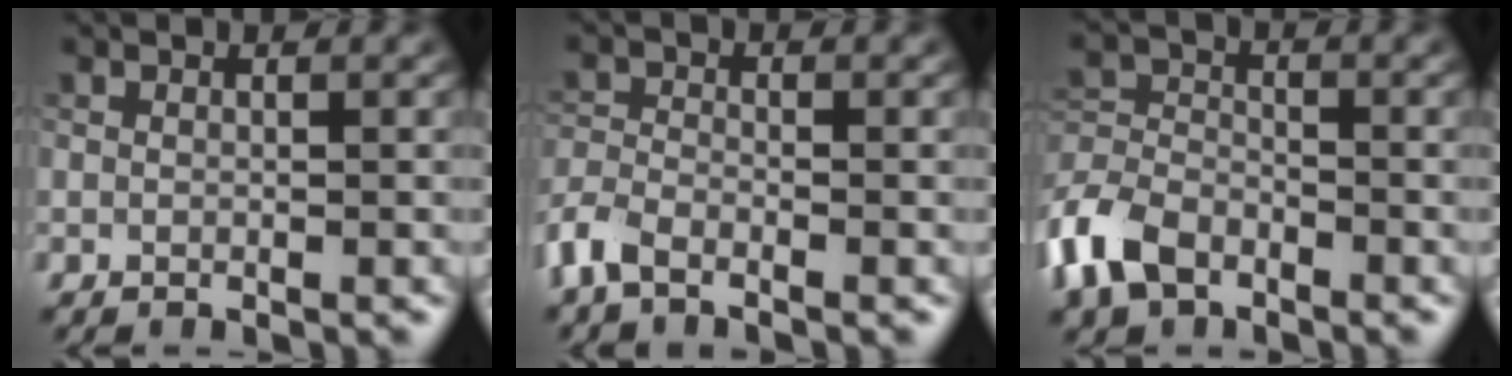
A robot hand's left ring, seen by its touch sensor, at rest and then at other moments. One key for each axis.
{"total": 3.0, "fx": -2.2, "fy": 1.2, "fz": 1.6, "tx": -0.040, "ty": -0.004, "tz": -0.061}
{"total": 5.6, "fx": -3.7, "fy": 3.2, "fz": 2.7, "tx": -0.061, "ty": 0.001, "tz": -0.085}